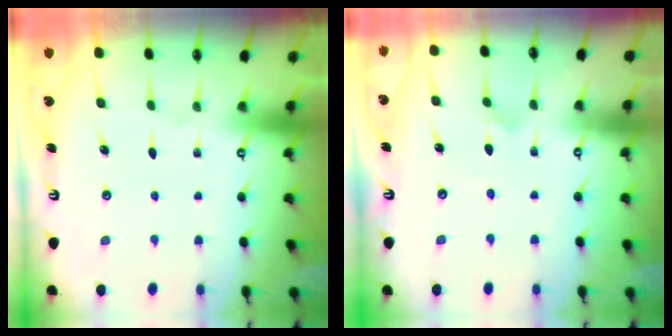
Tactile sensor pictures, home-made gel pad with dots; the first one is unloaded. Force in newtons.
{"total": 1.9, "press": 1.9, "slide": 0.1}